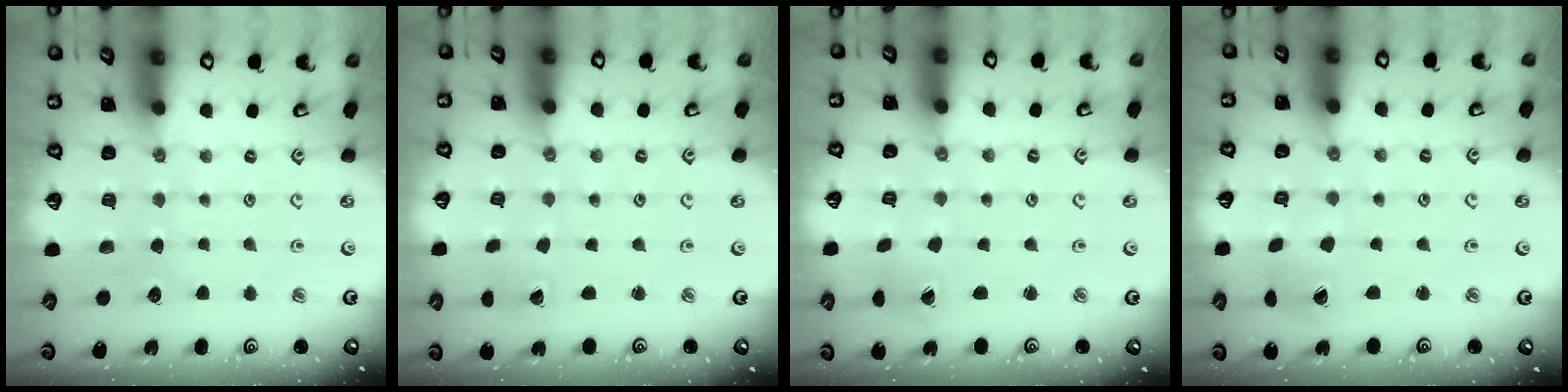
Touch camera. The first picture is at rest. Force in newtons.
{"total": 2.1, "press": 2.1, "slide": 0.1}
{"total": 1.7, "press": 1.7, "slide": 0.2}
{"total": 2.3, "press": 2.3, "slide": 0.3}